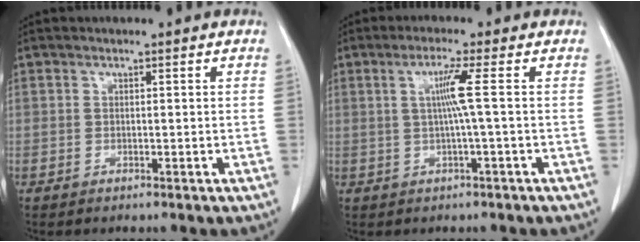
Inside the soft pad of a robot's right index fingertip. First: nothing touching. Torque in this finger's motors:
{"motor_torque": [0.55, -0.13, 0.29, 0.10]}